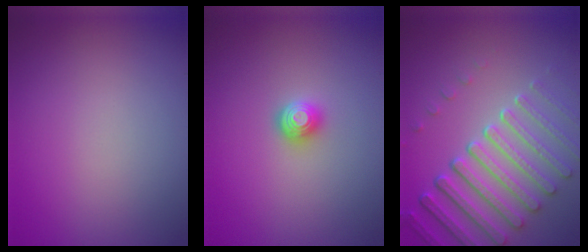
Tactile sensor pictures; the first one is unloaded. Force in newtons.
{"total": 1.8, "press": 1.3, "slide": 1.2}
{"total": 7.6, "press": 5.7, "slide": 5.0}